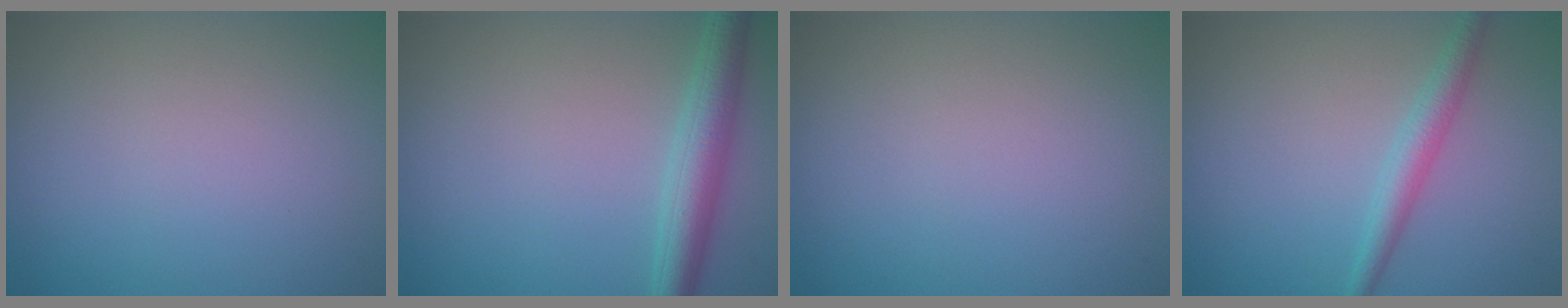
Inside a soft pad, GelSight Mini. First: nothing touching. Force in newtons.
{"total": 3.9, "press": 3.9, "slide": 0.1}
{"total": 0.0}
{"total": 2.3, "press": 2.3, "slide": 0.0}